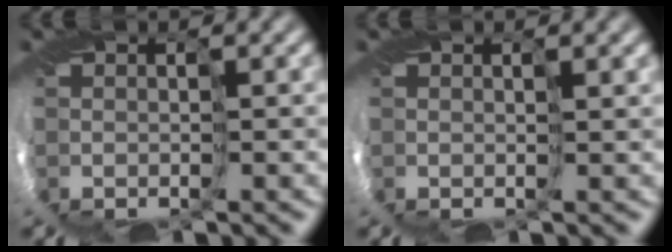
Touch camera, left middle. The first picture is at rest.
{"total": 0.9, "force": [0.9, -0.4, 0.1], "torque": [-0.001, 0.005, 0.013]}